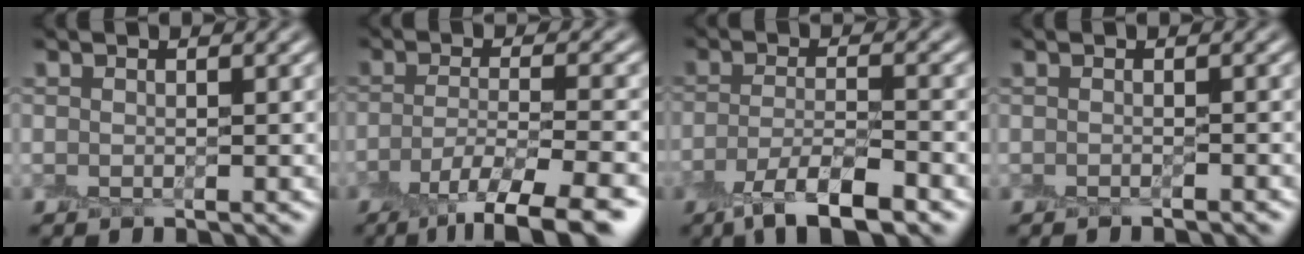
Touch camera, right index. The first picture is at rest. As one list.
[{"total": 8.3, "force": [-4.8, 1.9, 6.4], "torque": [-0.098, -0.010, -0.084]}, {"total": 6.0, "force": [-3.7, 1.5, 4.4], "torque": [-0.084, -0.006, -0.073]}, {"total": 0.7, "force": [-0.6, -0.1, 0.5], "torque": [-0.004, -0.003, -0.014]}]